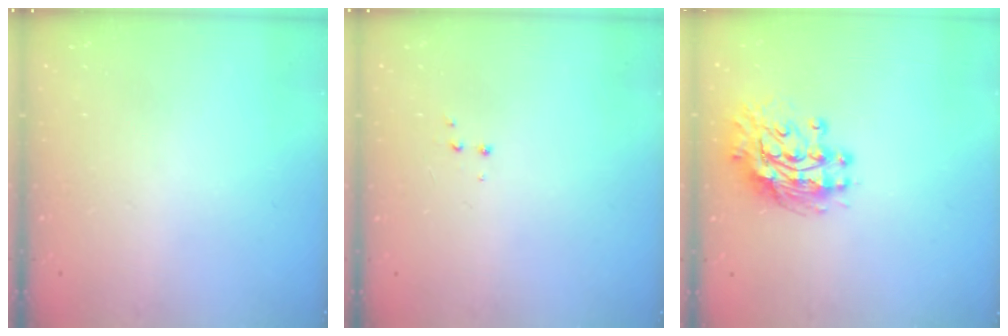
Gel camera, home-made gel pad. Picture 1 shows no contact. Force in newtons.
{"total": 3.4, "press": 3.3, "slide": 0.6}
{"total": 12.5, "press": 12.4, "slide": 1.0}